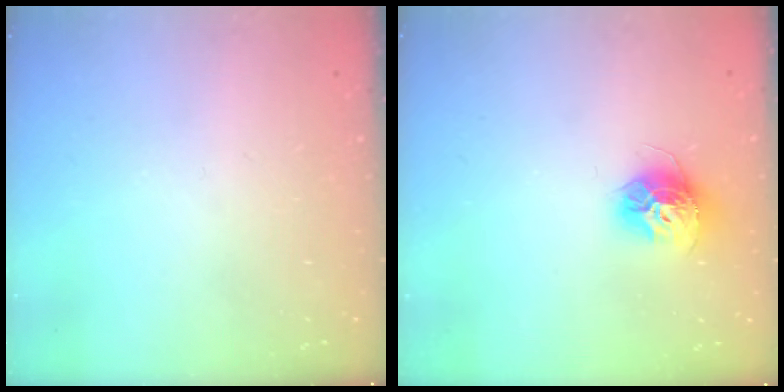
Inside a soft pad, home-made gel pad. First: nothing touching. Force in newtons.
{"total": 12.0, "press": 11.9, "slide": 1.1}